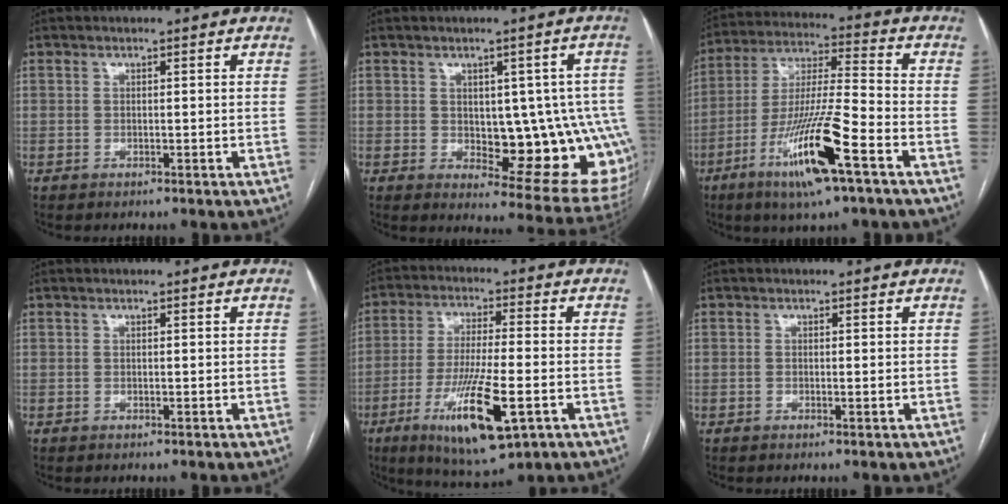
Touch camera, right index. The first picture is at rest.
{"total": 14.4, "force": [-0.9, 5.9, 13.1], "torque": [-0.113, 0.009, 0.011]}
{"total": 15.9, "force": [-7.6, 0.8, 13.9], "torque": [-0.276, -0.020, -0.135]}
{"total": 0.0}
{"total": 14.2, "force": [-5.6, 2.3, 12.9], "torque": [-0.243, -0.028, -0.089]}
{"total": 0.0}